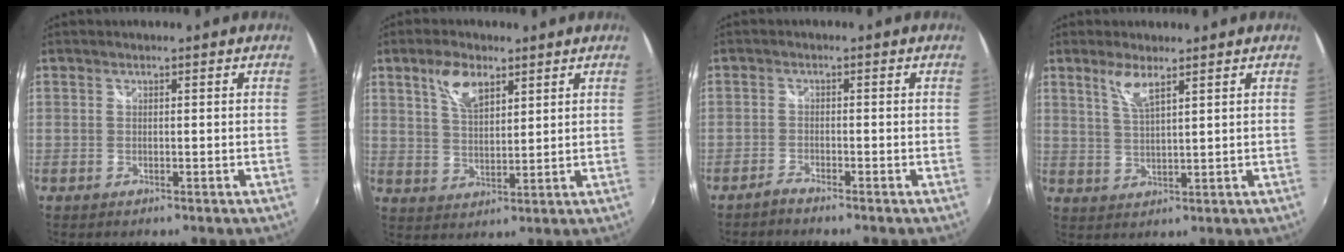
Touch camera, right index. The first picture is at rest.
{"total": 6.8, "force": [3.9, 3.1, 4.5], "torque": [-0.084, 0.009, 0.073]}
{"total": 1.7, "force": [-1.7, 0.0, 0.4], "torque": [-0.018, -0.003, -0.037]}
{"total": 4.3, "force": [2.8, 0.8, 3.3], "torque": [-0.066, -0.002, 0.056]}